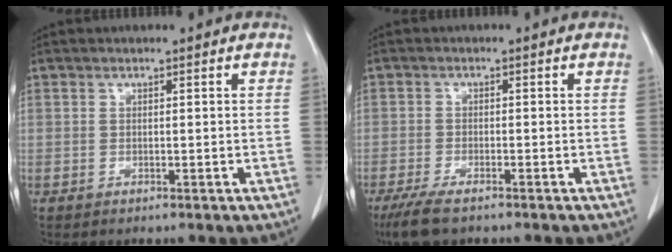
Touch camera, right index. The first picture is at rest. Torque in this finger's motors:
{"motor_torque": [0.26, -0.23, 0.08, 0.05]}